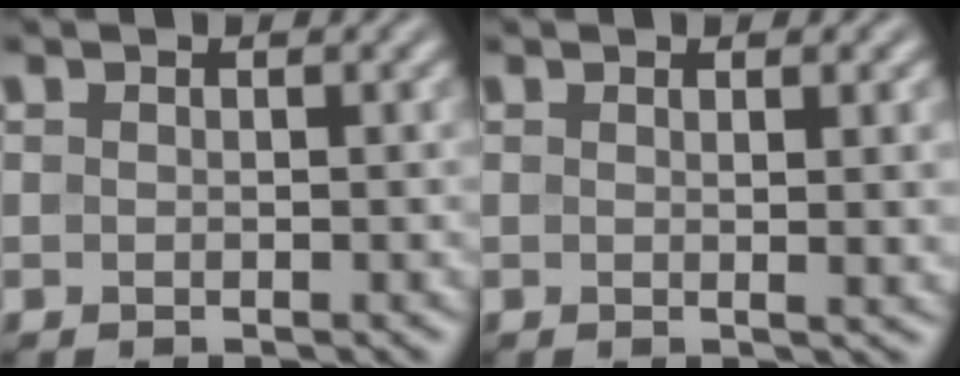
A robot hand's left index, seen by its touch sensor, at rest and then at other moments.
{"total": 3.2, "force": [0.6, 0.9, 3.0], "torque": [-0.031, 0.003, 0.008]}